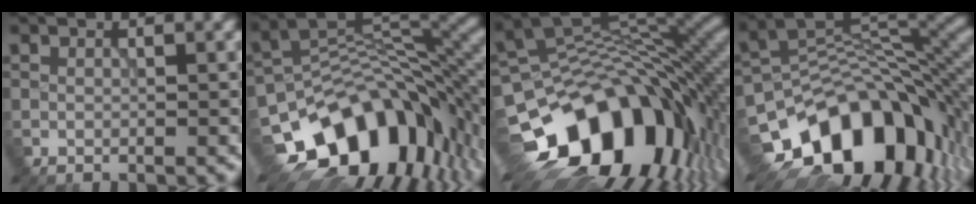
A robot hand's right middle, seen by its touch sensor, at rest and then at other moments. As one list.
[{"total": 14.0, "force": [-7.3, 8.8, 8.1], "torque": [-0.139, -0.004, -0.115]}, {"total": 15.8, "force": [-6.4, 9.9, 10.6], "torque": [-0.164, -0.001, -0.104]}, {"total": 14.4, "force": [-7.7, 8.7, 8.5], "torque": [-0.140, -0.002, -0.123]}]